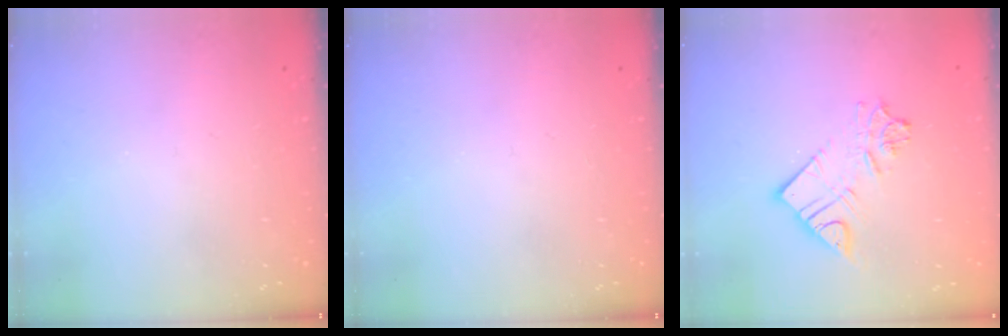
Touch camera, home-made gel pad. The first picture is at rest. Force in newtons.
{"total": 0.0}
{"total": 10.8, "press": 10.8, "slide": 1.1}